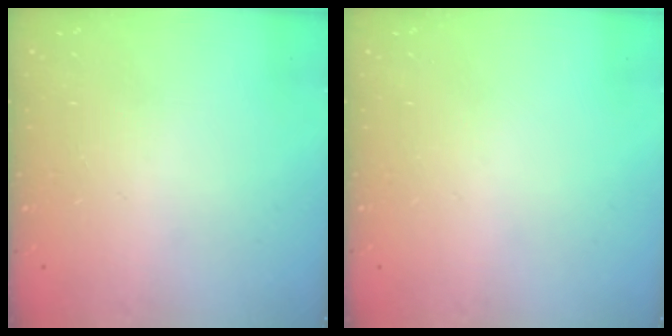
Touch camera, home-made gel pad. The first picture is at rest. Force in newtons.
{"total": 0.0}